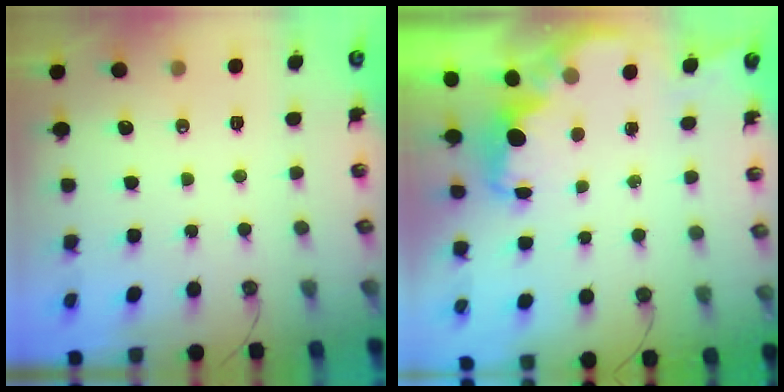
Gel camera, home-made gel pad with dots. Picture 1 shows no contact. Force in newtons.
{"total": 2.0, "press": 1.8, "slide": 0.8}